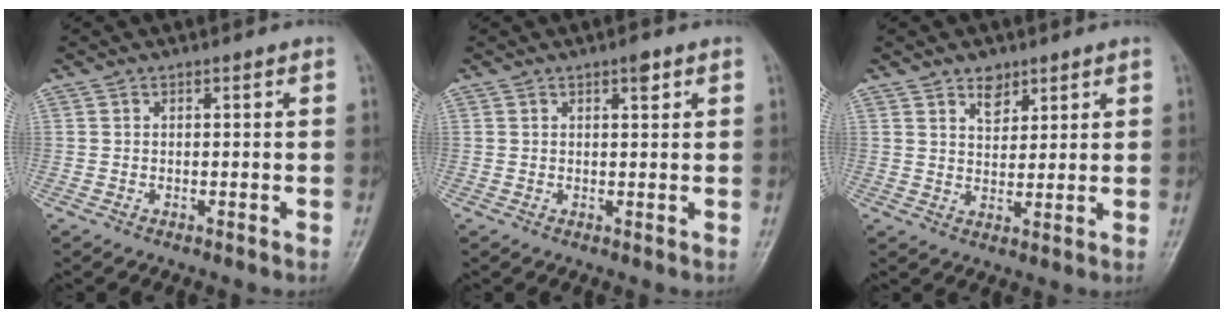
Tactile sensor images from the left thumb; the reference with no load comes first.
{"total": 1.8, "force": [1.0, 0.6, 1.3], "torque": [-0.015, -0.003, 0.014]}
{"total": 4.1, "force": [2.8, 2.6, 1.7], "torque": [-0.007, -0.020, 0.049]}